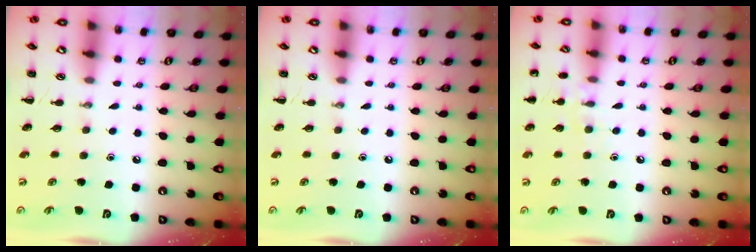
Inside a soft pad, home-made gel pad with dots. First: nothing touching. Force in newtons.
{"total": 0.0}
{"total": 7.3, "press": 7.0, "slide": 2.1}